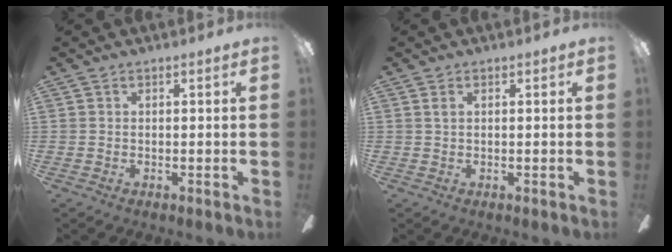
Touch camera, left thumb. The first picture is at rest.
{"total": 1.0, "force": [0.6, 0.4, 0.7], "torque": [-0.016, 0.003, 0.010]}